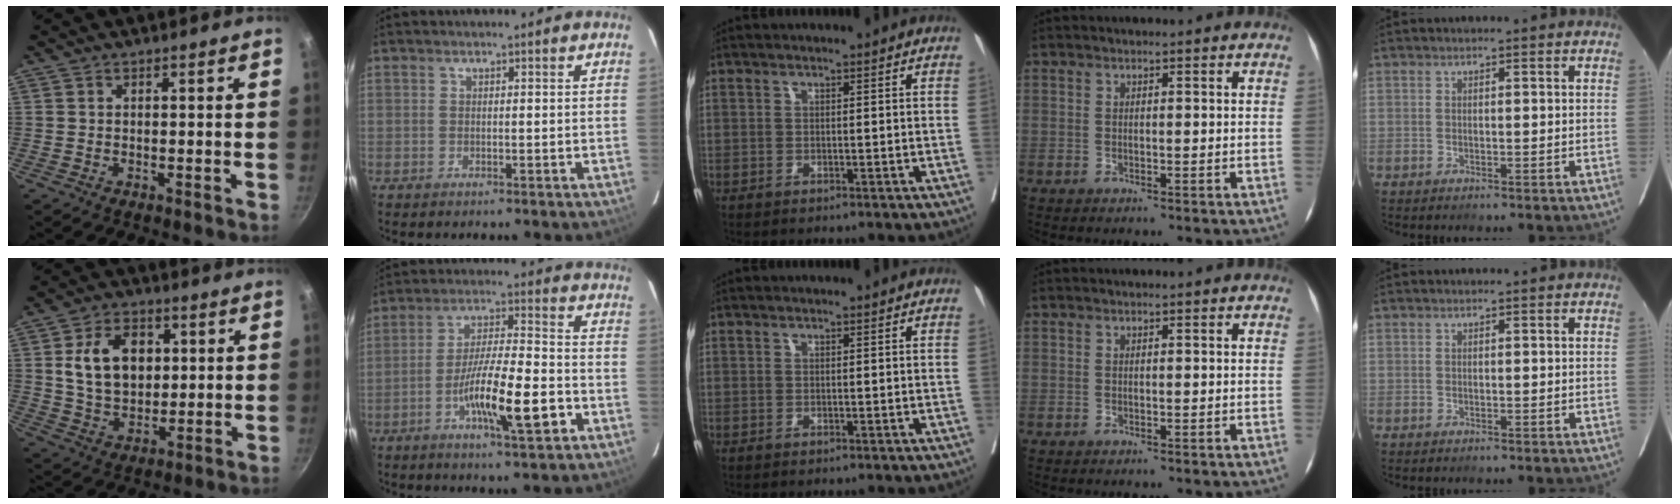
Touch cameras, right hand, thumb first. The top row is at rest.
{"thumb": {"total": 12.6, "force": [2.7, 8.7, 8.7], "torque": [-0.119, -0.006, 0.053]}, "index": {"total": 12.7, "force": [-4.7, 1.4, 11.7], "torque": [-0.203, -0.004, -0.081]}}